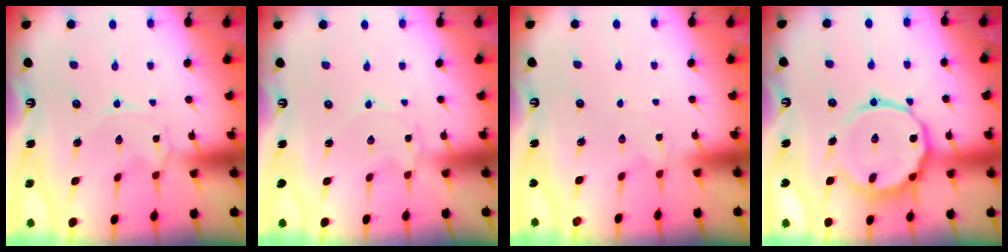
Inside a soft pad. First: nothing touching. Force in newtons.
{"total": 0.6, "press": 0.6, "slide": 0.1}
{"total": 0.6, "press": 0.5, "slide": 0.3}
{"total": 14.5, "press": 14.5, "slide": 1.4}